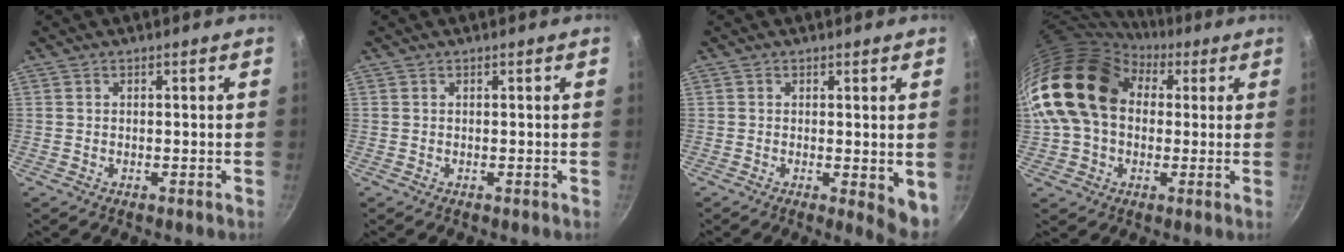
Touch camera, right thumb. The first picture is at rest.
{"total": 0.0}
{"total": 5.1, "force": [-0.3, 1.7, 4.7], "torque": [-0.057, -0.011, -0.002]}
{"total": 18.5, "force": [3.6, 13.6, 12.0], "torque": [-0.196, 0.032, 0.055]}